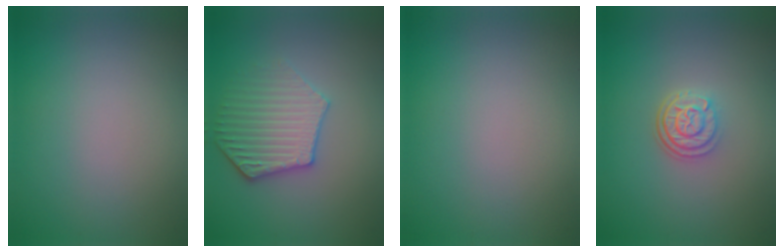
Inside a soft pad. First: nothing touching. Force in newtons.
{"total": 3.9, "press": 3.7, "slide": 1.2}
{"total": 0.0}
{"total": 3.0, "press": 2.4, "slide": 1.7}